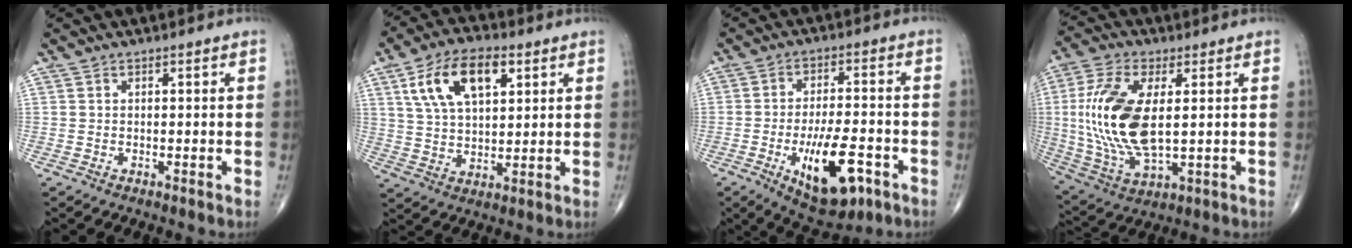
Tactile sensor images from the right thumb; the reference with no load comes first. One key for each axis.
{"total": 13.5, "fx": 5.4, "fy": 7.0, "fz": 10.2, "tx": -0.171, "ty": -0.003, "tz": 0.099}
{"total": 13.9, "fx": -5.4, "fy": 5.7, "fz": 11.4, "tx": -0.176, "ty": 0.019, "tz": -0.075}
{"total": 19.1, "fx": 1.4, "fy": 9.4, "fz": 16.5, "tx": -0.351, "ty": -0.009, "tz": 0.031}